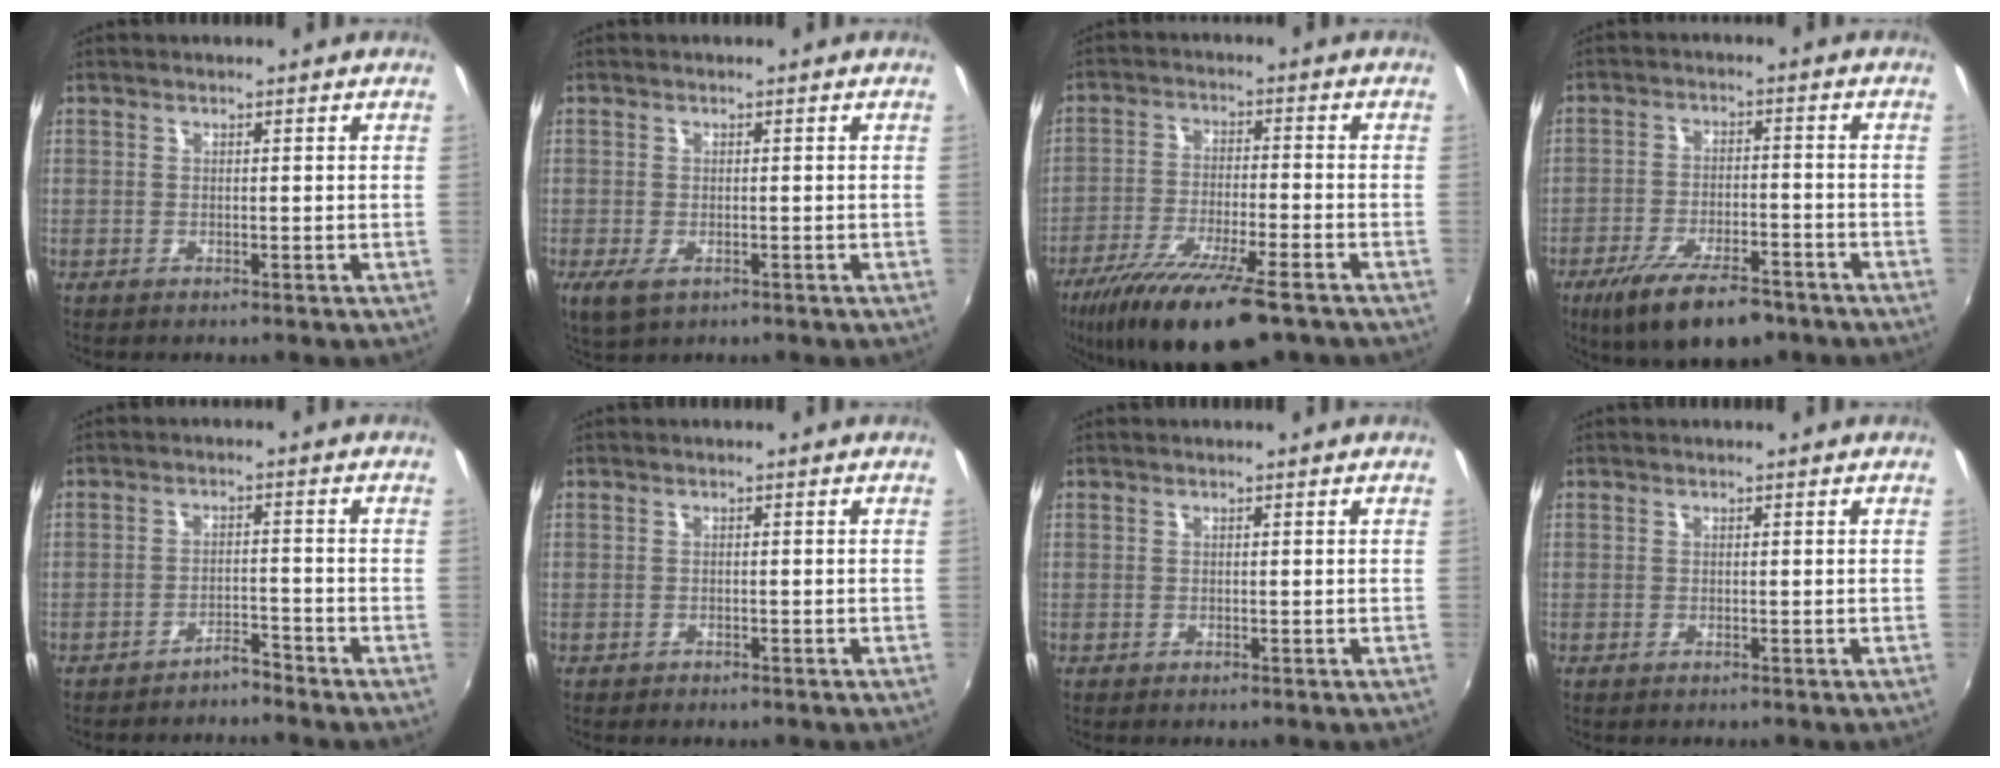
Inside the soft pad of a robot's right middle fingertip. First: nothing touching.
{"total": 4.1, "force": [-1.9, 2.1, 2.9], "torque": [-0.062, -0.016, -0.031]}
{"total": 16.5, "force": [-11.8, 3.3, 11.1], "torque": [-0.220, -0.047, -0.201]}
{"total": 13.0, "force": [-9.0, 4.3, 8.4], "torque": [-0.173, -0.027, -0.148]}
{"total": 2.7, "force": [-2.7, 0.2, 0.4], "torque": [-0.012, 0.000, -0.042]}
{"total": 1.0, "force": [-0.7, 0.6, 0.2], "torque": [-0.009, -0.001, -0.010]}
{"total": 0.0}
{"total": 0.0}